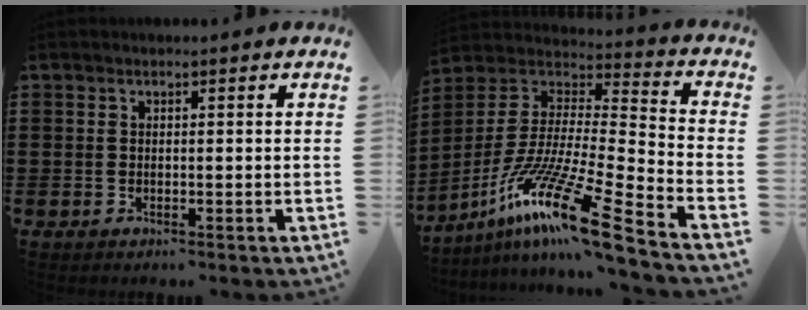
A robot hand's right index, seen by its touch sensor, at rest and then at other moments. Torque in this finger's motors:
{"motor_torque": [-0.28, 0.90, 1.05, 0.21]}